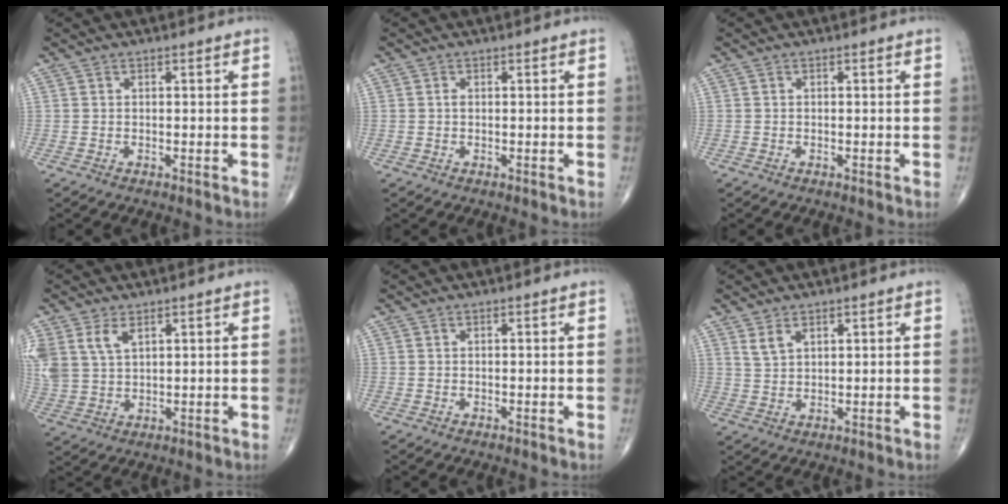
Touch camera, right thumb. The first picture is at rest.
{"total": 0.6, "force": [0.0, 0.4, 0.4], "torque": [-0.006, 0.001, -0.002]}
{"total": 0.0}
{"total": 8.3, "force": [3.9, 4.9, 5.4], "torque": [-0.122, -0.003, 0.090]}
{"total": 0.0}
{"total": 3.2, "force": [2.0, 1.6, 1.9], "torque": [-0.034, -0.010, 0.046]}